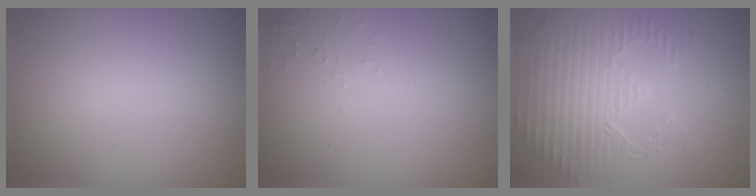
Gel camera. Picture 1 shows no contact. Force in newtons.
{"total": 0.8, "press": 0.7, "slide": 0.1}
{"total": 3.8, "press": 3.6, "slide": 1.3}